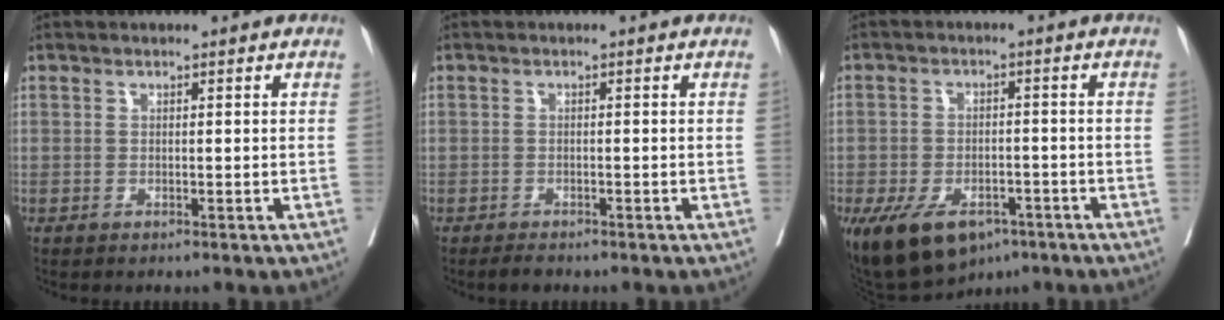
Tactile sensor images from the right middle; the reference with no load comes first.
{"total": 1.3, "force": [-1.2, 0.3, 0.5], "torque": [-0.010, -0.002, -0.016]}
{"total": 12.2, "force": [-7.6, 6.5, 6.9], "torque": [-0.130, -0.004, -0.117]}